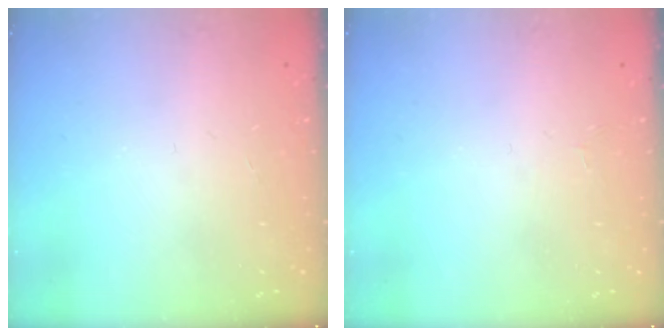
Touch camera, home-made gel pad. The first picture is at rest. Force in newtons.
{"total": 1.6, "press": 1.6, "slide": 0.2}